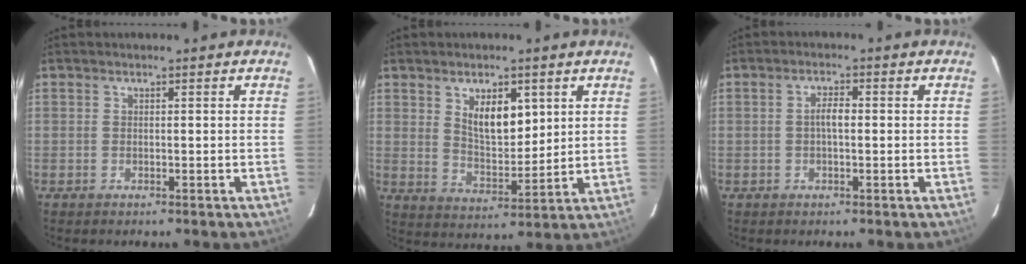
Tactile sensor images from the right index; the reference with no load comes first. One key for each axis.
{"total": 8.6, "fx": 3.6, "fy": 4.2, "fz": 6.6, "tx": -0.107, "ty": -0.002, "tz": 0.072}
{"total": 2.5, "fx": -0.1, "fy": 0.9, "fz": 2.3, "tx": -0.045, "ty": 0.008, "tz": -0.002}